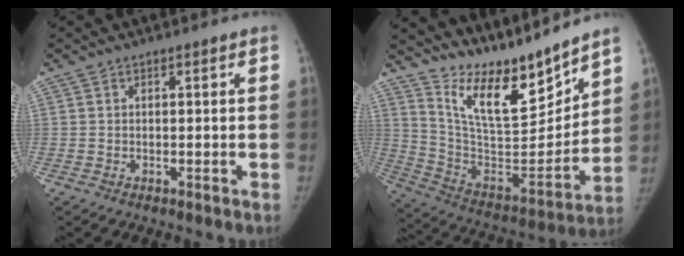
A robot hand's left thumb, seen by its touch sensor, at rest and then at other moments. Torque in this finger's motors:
{"motor_torque": [0.28, 0.07, 1.35, -1.42, 0.11]}